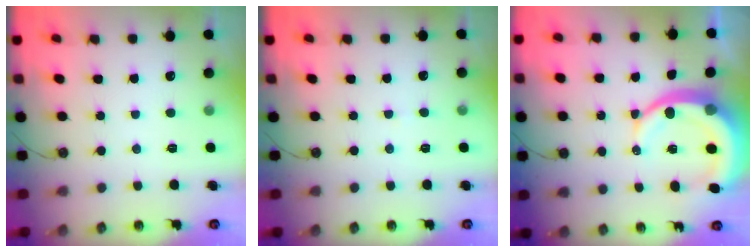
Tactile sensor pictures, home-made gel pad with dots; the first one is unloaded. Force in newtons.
{"total": 4.1, "press": 4.0, "slide": 0.4}
{"total": 13.2, "press": 13.1, "slide": 1.4}